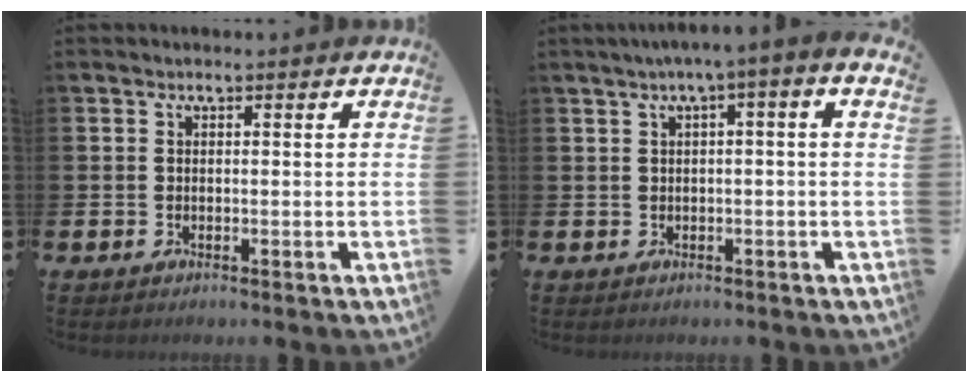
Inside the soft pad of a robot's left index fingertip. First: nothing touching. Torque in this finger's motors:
{"motor_torque": [1.11, -1.02, 0.75, 0.21]}